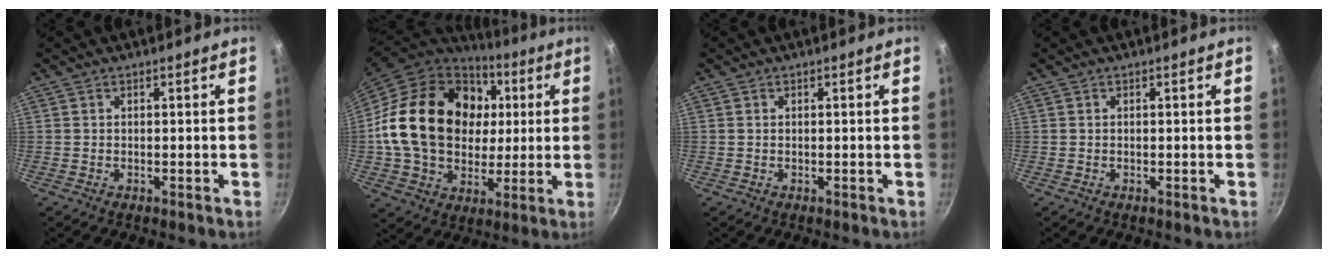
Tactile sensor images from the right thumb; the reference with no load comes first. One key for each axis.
{"total": 26.0, "fx": 3.8, "fy": 19.8, "fz": 16.4, "tx": -0.266, "ty": 0.019, "tz": 0.071}
{"total": 0.0}
{"total": 0.0}